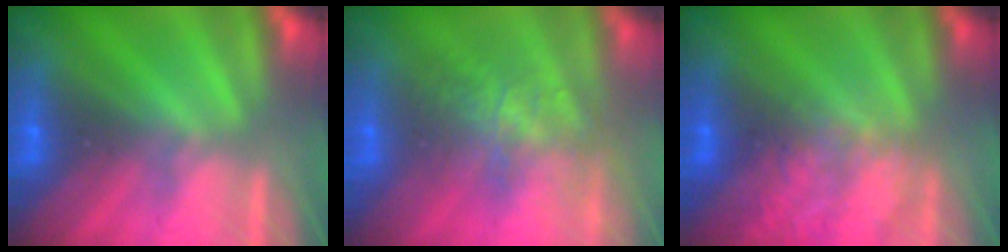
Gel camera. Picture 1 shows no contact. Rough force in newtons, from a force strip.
{"total": 4.4}
{"total": 2.0}